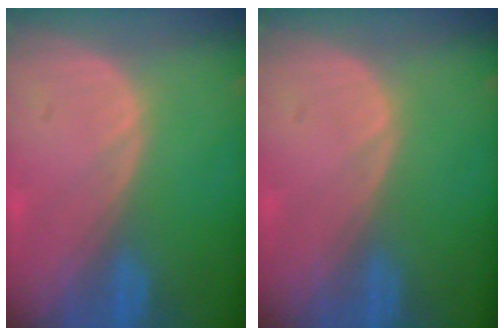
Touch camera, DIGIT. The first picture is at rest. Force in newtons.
{"total": 0.0}